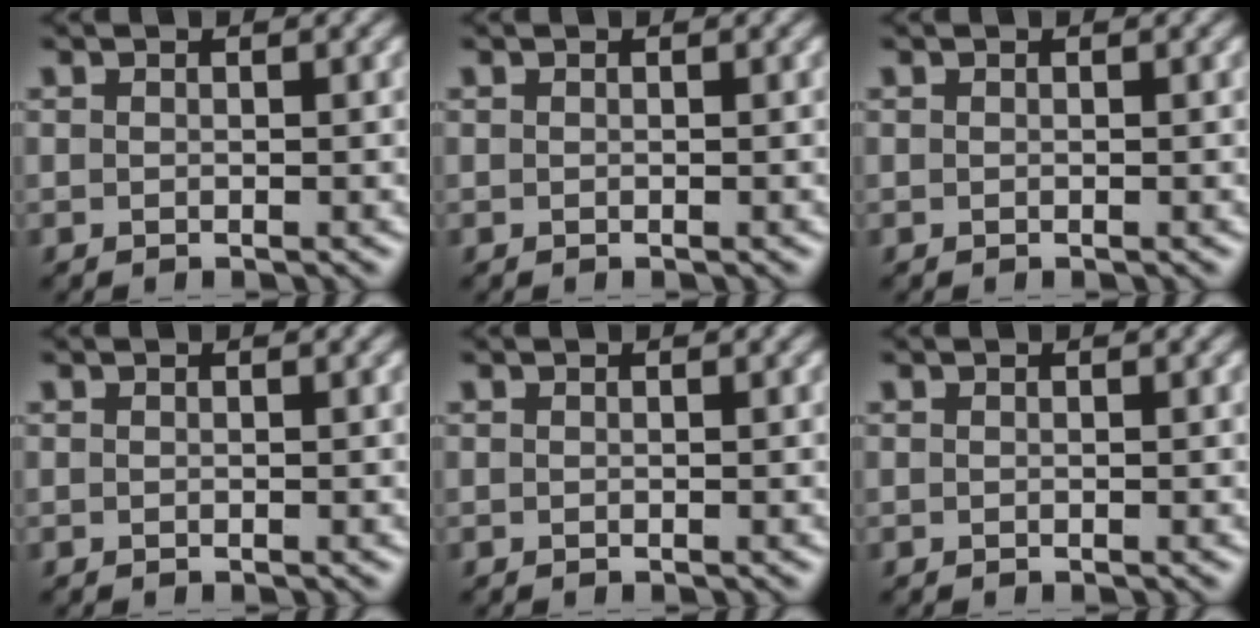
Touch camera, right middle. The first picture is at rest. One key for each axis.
{"total": 0.0}
{"total": 0.0}
{"total": 0.0}
{"total": 0.0}
{"total": 0.0}